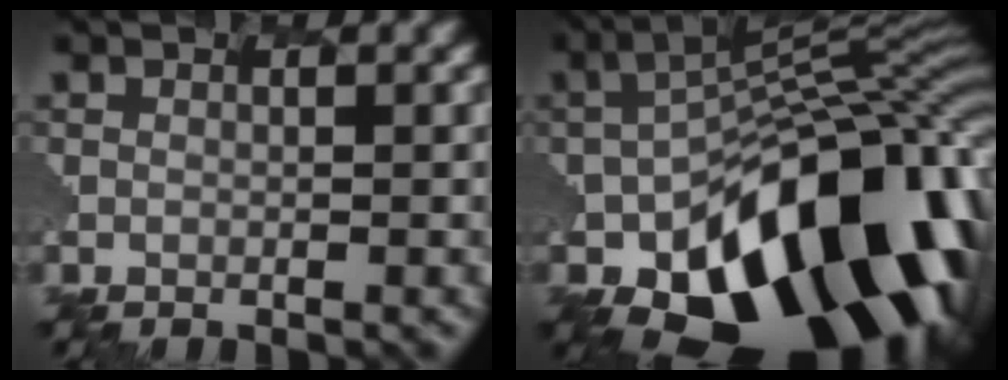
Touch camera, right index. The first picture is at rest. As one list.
[{"total": 17.6, "force": [-8.1, 9.9, 12.2], "torque": [-0.191, -0.020, -0.124]}]